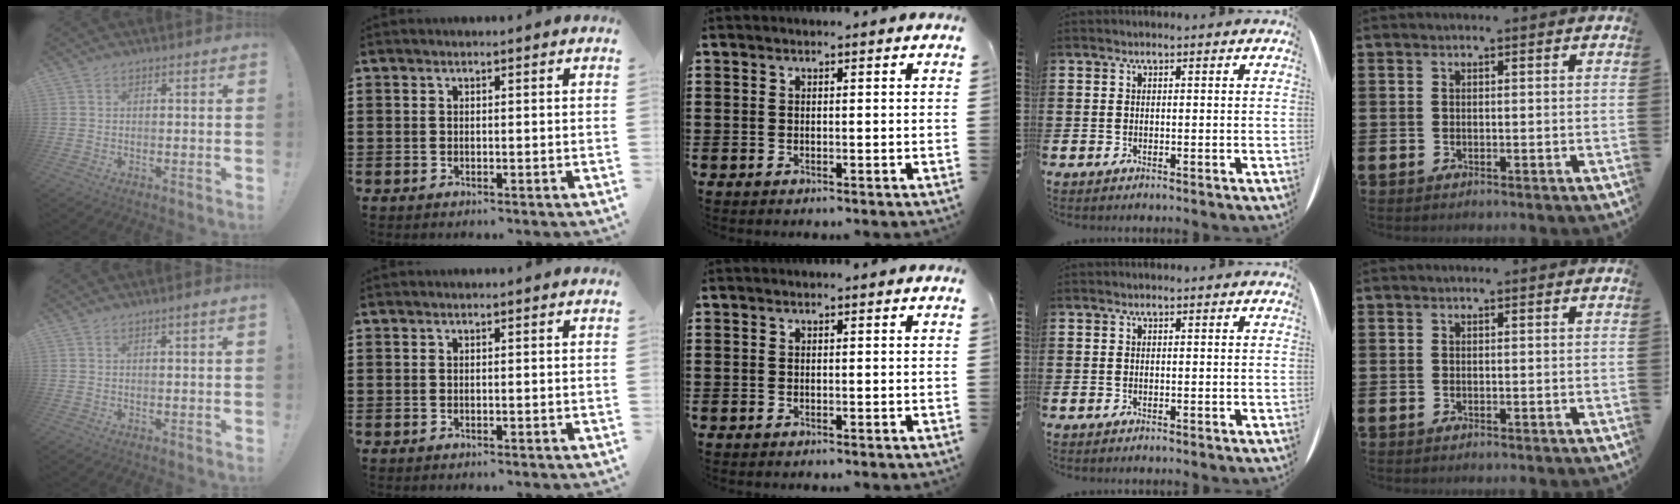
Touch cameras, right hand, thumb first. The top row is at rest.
{"thumb": {"total": 1.4, "force": [0.4, -0.3, 1.3], "torque": [-0.020, -0.003, 0.005]}}